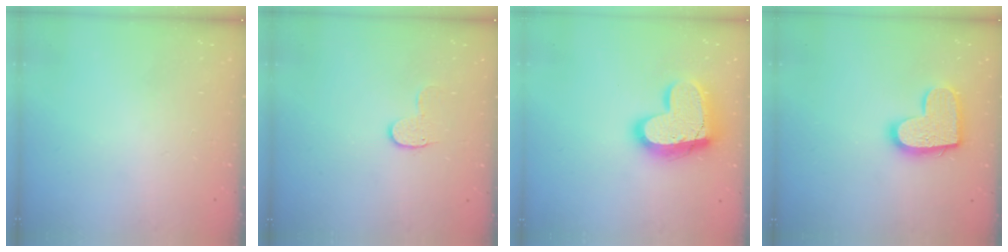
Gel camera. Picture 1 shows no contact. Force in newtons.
{"total": 6.0, "press": 6.0, "slide": 0.6}
{"total": 19.1, "press": 19.0, "slide": 1.8}
{"total": 14.6, "press": 14.6, "slide": 0.9}